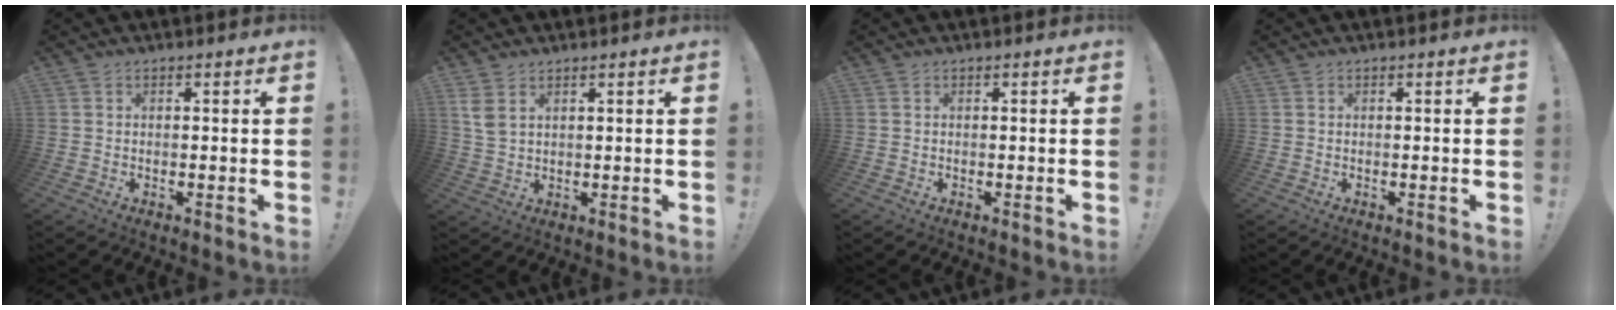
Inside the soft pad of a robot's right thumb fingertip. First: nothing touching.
{"total": 4.7, "force": [2.6, 2.4, 3.1], "torque": [-0.058, -0.014, 0.047]}
{"total": 0.0}
{"total": 0.0}